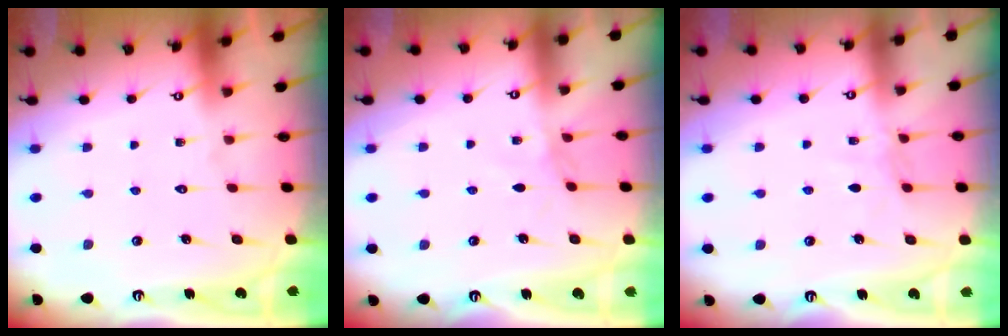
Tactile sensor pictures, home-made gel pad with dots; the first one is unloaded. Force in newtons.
{"total": 2.7, "press": 2.7, "slide": 0.4}
{"total": 3.5, "press": 3.5, "slide": 0.5}